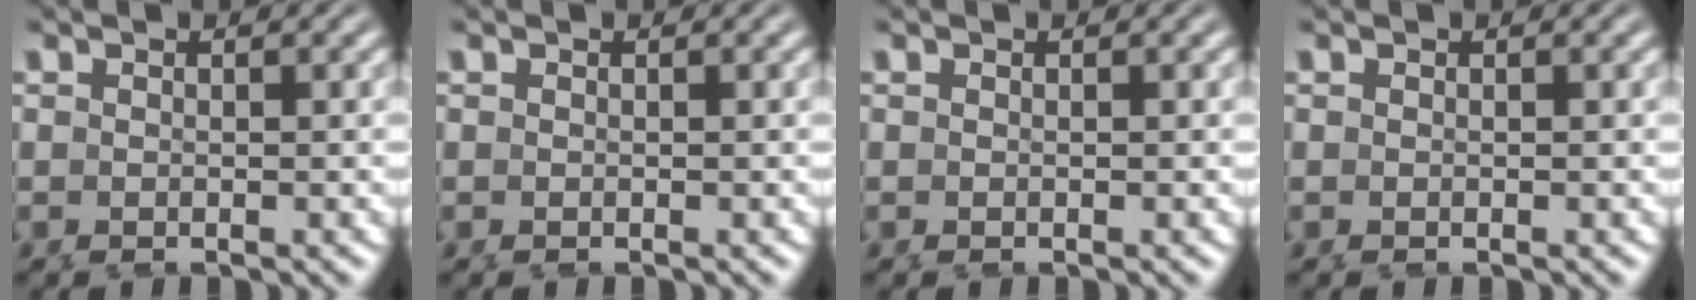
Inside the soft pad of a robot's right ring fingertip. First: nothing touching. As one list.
[{"total": 0.0}, {"total": 0.0}, {"total": 0.0}]